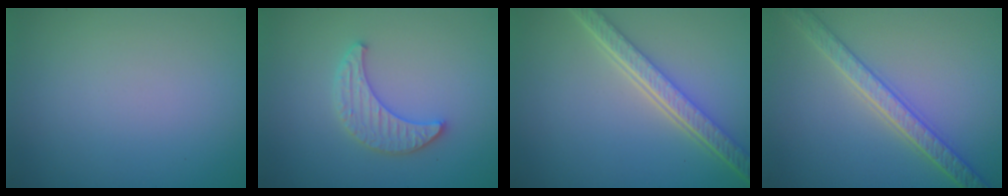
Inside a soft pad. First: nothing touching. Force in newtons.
{"total": 2.9, "press": 2.9, "slide": 0.7}
{"total": 5.5, "press": 4.1, "slide": 3.8}
{"total": 4.1, "press": 3.8, "slide": 1.4}